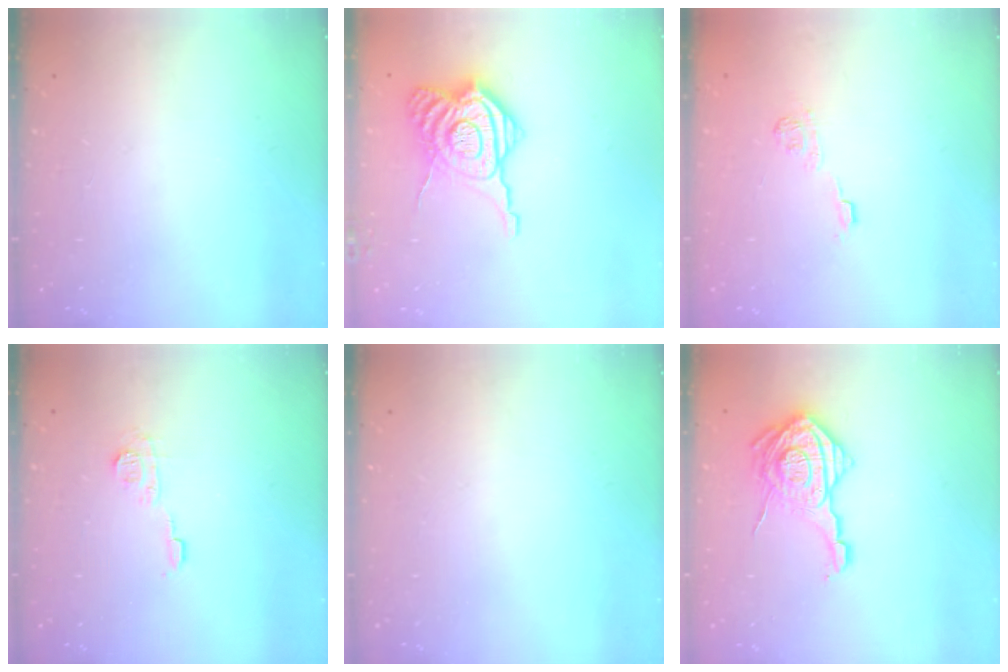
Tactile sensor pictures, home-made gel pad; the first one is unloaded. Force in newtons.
{"total": 12.9, "press": 12.8, "slide": 1.3}
{"total": 8.7, "press": 8.6, "slide": 1.3}
{"total": 6.2, "press": 6.2, "slide": 0.2}
{"total": 0.0}
{"total": 16.6, "press": 16.6, "slide": 1.2}